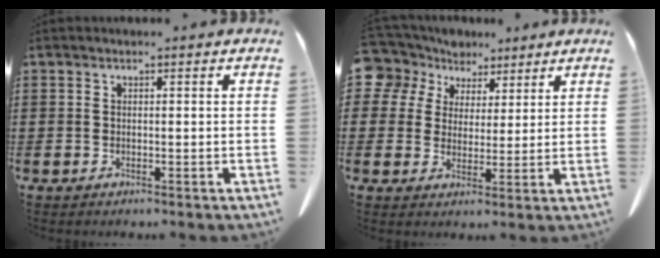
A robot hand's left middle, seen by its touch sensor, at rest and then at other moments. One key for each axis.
{"total": 6.9, "fx": 4.5, "fy": 5.1, "fz": 1.0, "tx": -0.059, "ty": -0.007, "tz": 0.086}